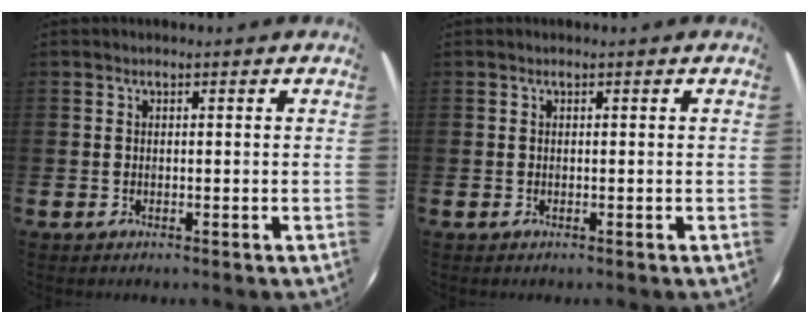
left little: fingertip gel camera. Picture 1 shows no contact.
{"total": 0.0}